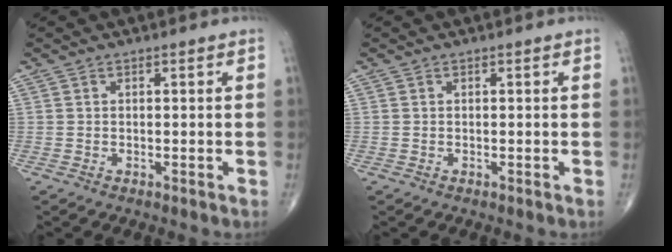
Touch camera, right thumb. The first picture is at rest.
{"total": 0.0}